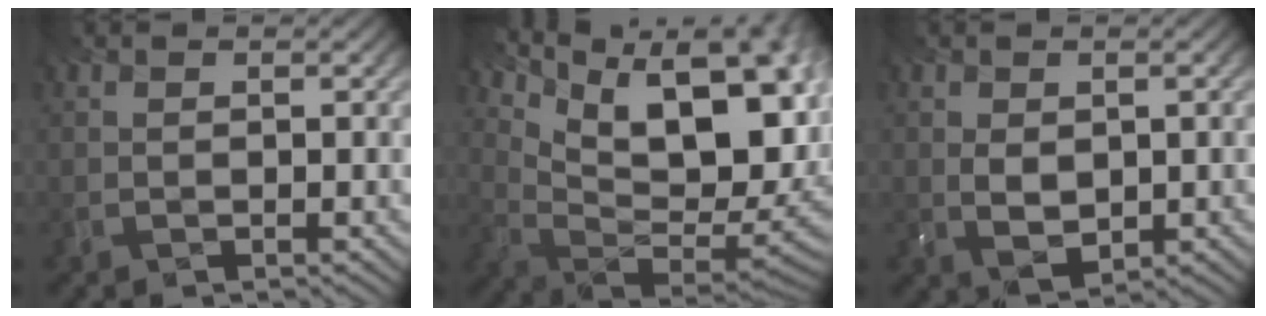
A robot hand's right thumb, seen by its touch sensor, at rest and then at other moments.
{"total": 15.0, "force": [3.8, 9.0, 11.4], "torque": [-0.191, 0.004, 0.113]}
{"total": 1.6, "force": [-0.3, 0.9, 1.3], "torque": [-0.059, -0.006, 0.022]}